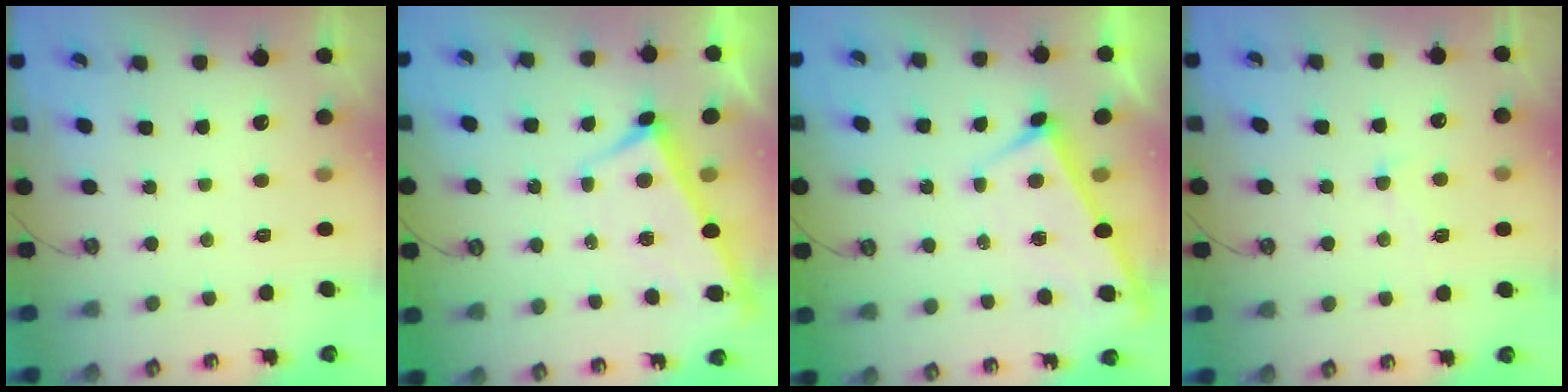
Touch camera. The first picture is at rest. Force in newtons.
{"total": 3.2, "press": 3.1, "slide": 0.7}
{"total": 2.8, "press": 2.8, "slide": 0.4}
{"total": 0.7, "press": 0.3, "slide": 0.6}